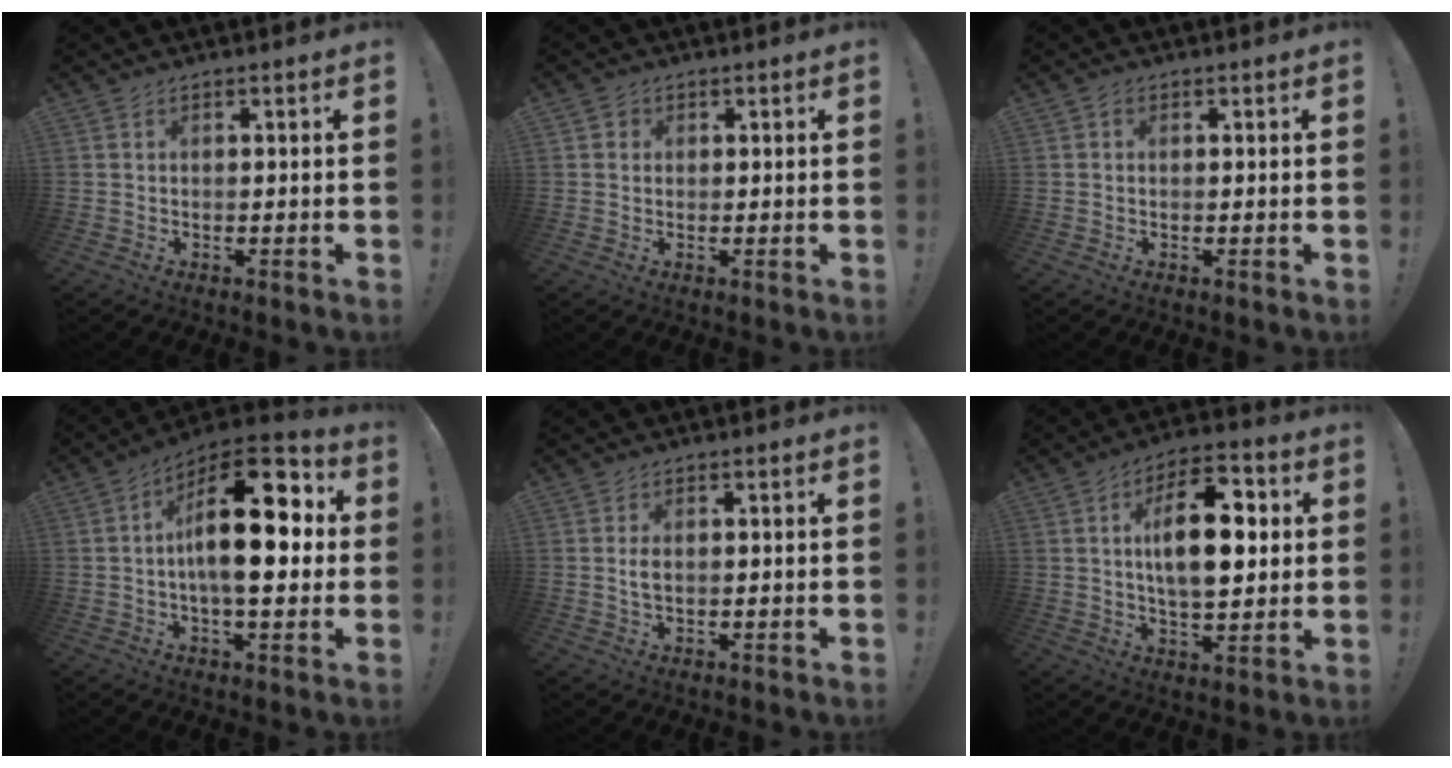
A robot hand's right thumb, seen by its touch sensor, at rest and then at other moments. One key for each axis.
{"total": 1.9, "fx": 0.6, "fy": 1.7, "fz": 0.3, "tx": -0.002, "ty": 0.000, "tz": 0.010}
{"total": 0.6, "fx": 0.0, "fy": 0.6, "fz": 0.3, "tx": 0.001, "ty": 0.000, "tz": -0.002}
{"total": 21.4, "fx": 2.4, "fy": 9.5, "fz": 19.0, "tx": -0.297, "ty": -0.003, "tz": 0.033}
{"total": 2.3, "fx": 0.0, "fy": 1.3, "fz": 1.9, "tx": -0.037, "ty": 0.003, "tz": -0.001}
{"total": 17.6, "fx": 3.0, "fy": 8.6, "fz": 15.0, "tx": -0.229, "ty": 0.001, "tz": 0.042}